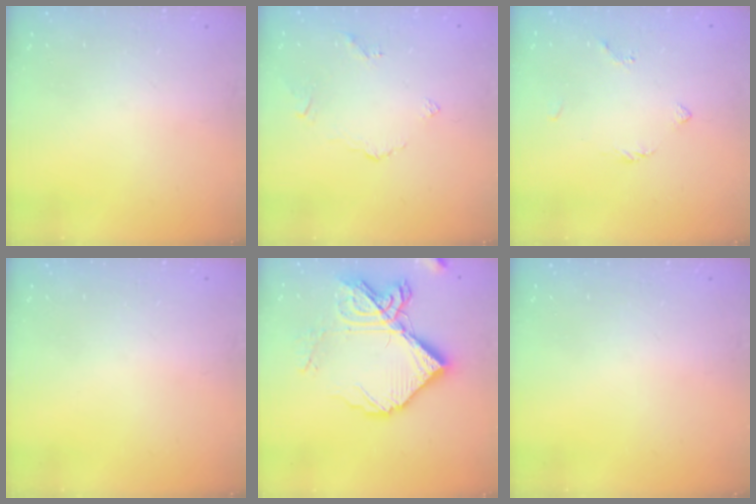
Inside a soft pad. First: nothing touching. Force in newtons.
{"total": 2.6, "press": 2.6, "slide": 0.5}
{"total": 2.4, "press": 2.3, "slide": 0.6}
{"total": 0.0}
{"total": 20.1, "press": 20.0, "slide": 2.2}
{"total": 0.0}